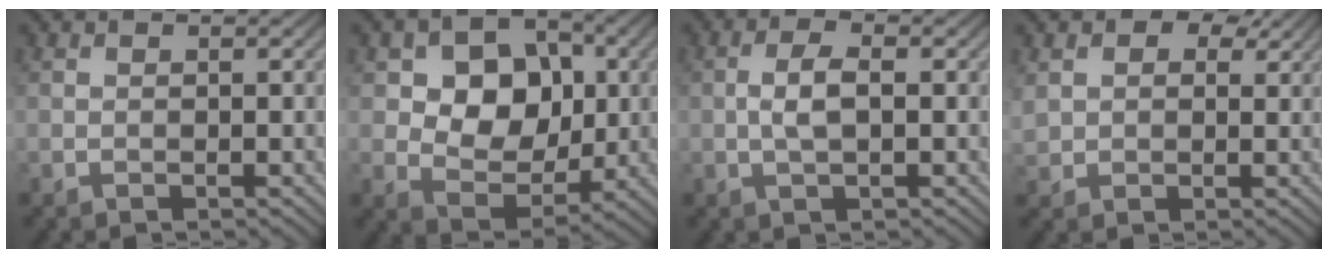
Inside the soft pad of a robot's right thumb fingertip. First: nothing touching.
{"total": 9.8, "force": [1.7, 7.3, 6.3], "torque": [-0.125, 0.001, 0.020]}
{"total": 3.4, "force": [-0.2, 1.4, 3.1], "torque": [-0.069, 0.005, -0.006]}
{"total": 7.0, "force": [3.6, 5.2, 3.1], "torque": [-0.101, 0.014, 0.062]}